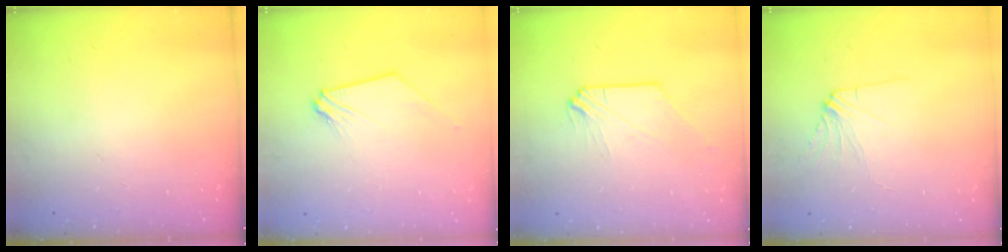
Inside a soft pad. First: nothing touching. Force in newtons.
{"total": 0.0}
{"total": 0.0}
{"total": 3.7, "press": 3.6, "slide": 0.8}